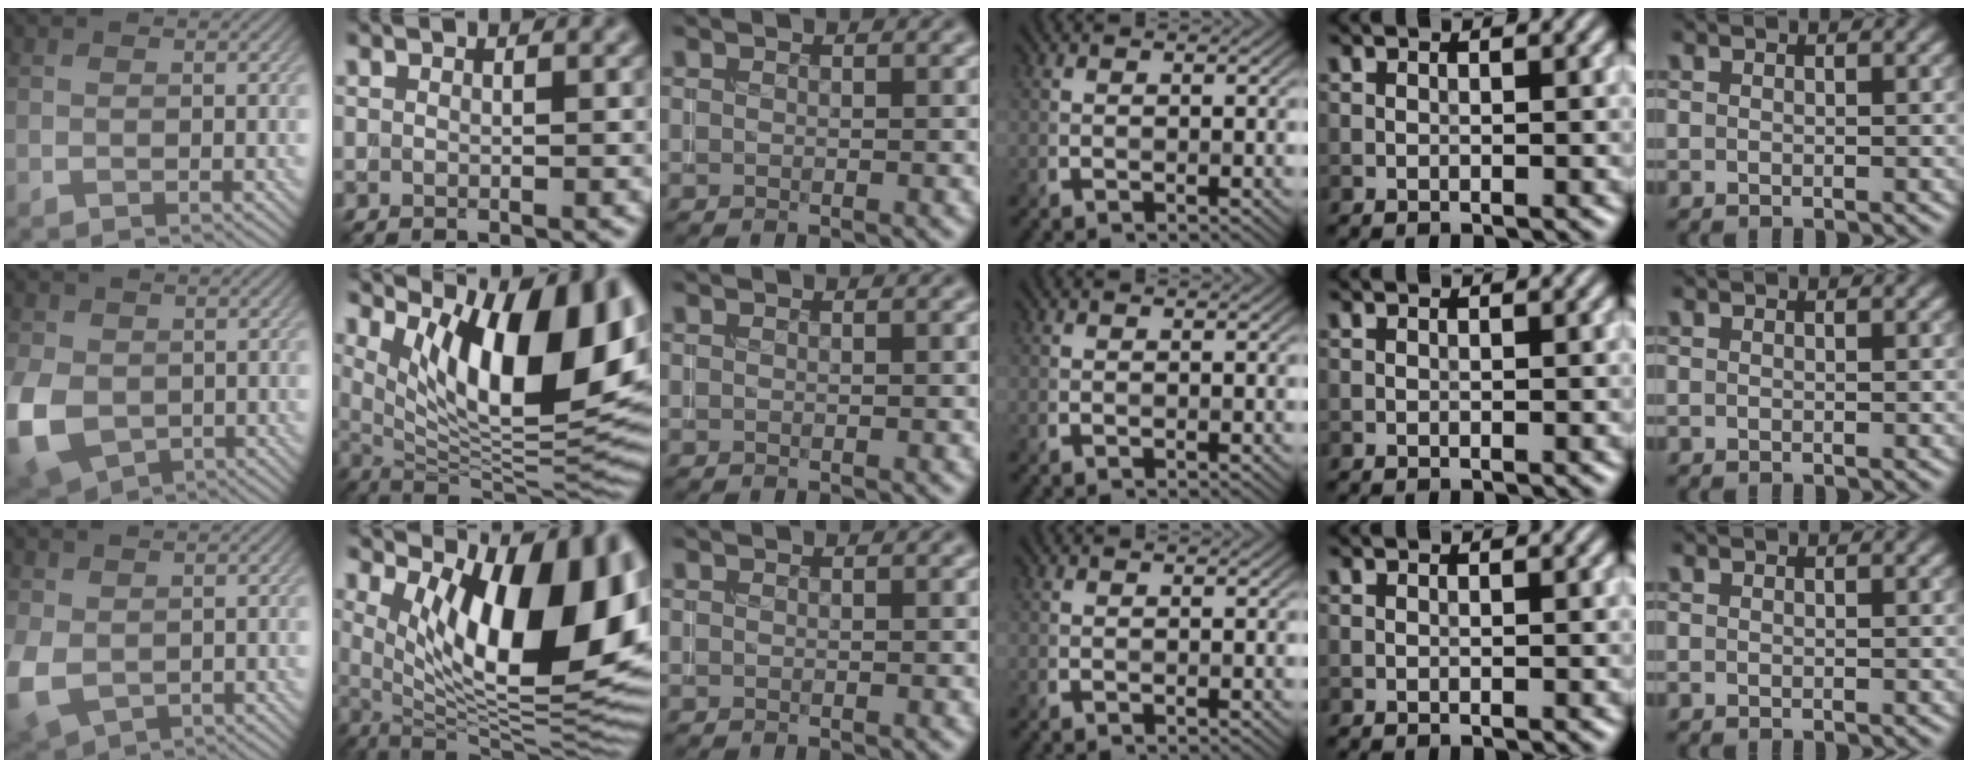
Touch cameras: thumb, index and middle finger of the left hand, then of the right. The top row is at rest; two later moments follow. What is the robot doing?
{"motion": "insert", "object": "coin"}